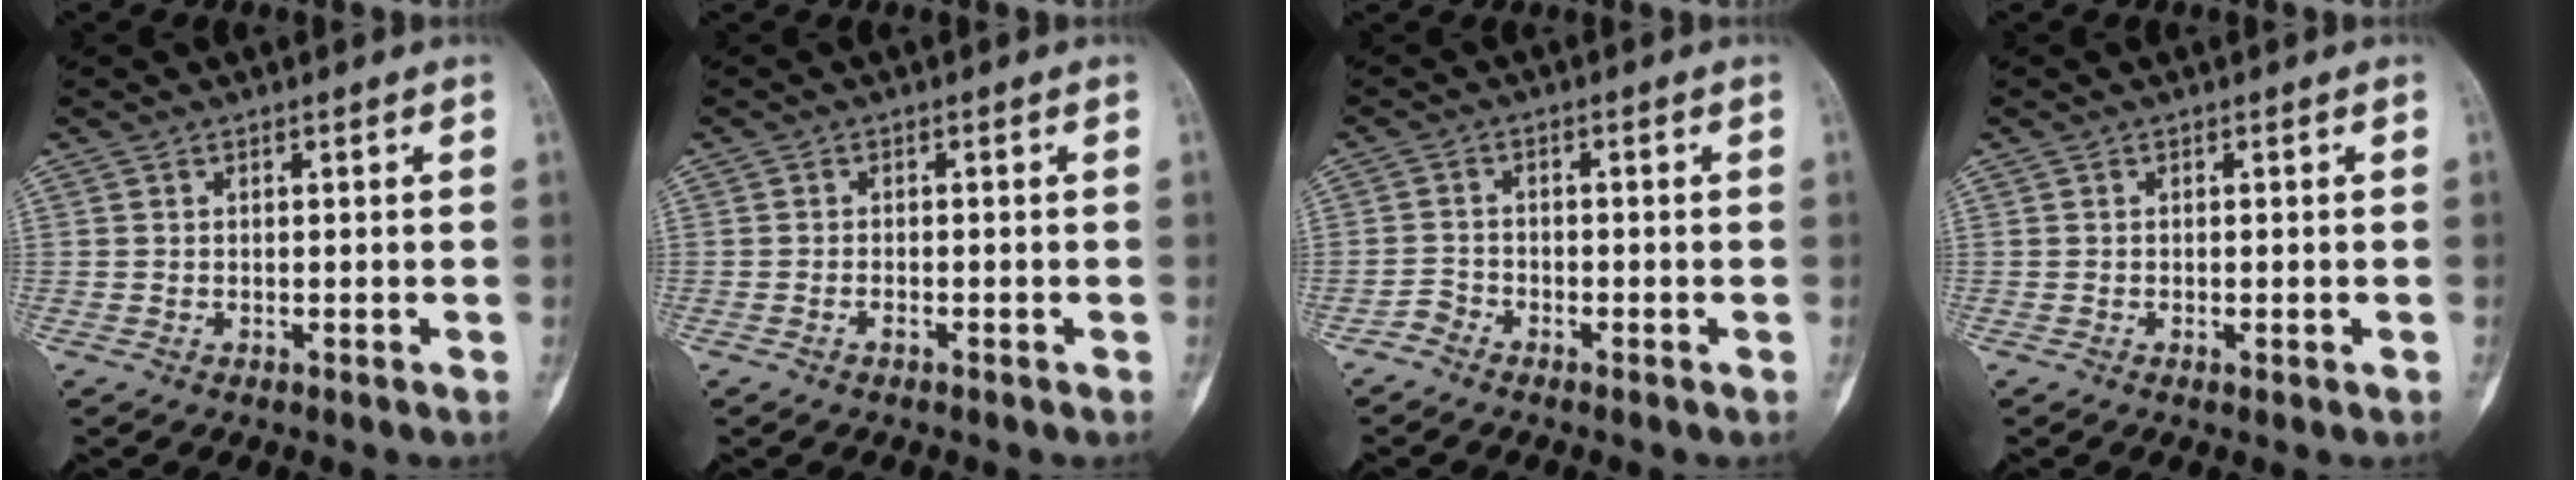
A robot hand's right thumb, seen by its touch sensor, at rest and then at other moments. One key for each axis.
{"total": 0.7, "fx": -0.5, "fy": 0.3, "fz": 0.2, "tx": -0.007, "ty": 0.005, "tz": -0.013}
{"total": 1.9, "fx": -1.7, "fy": 0.8, "fz": -0.2, "tx": 0.005, "ty": 0.007, "tz": -0.040}
{"total": 1.0, "fx": -0.3, "fy": 0.4, "fz": 0.9, "tx": -0.013, "ty": -0.002, "tz": -0.004}